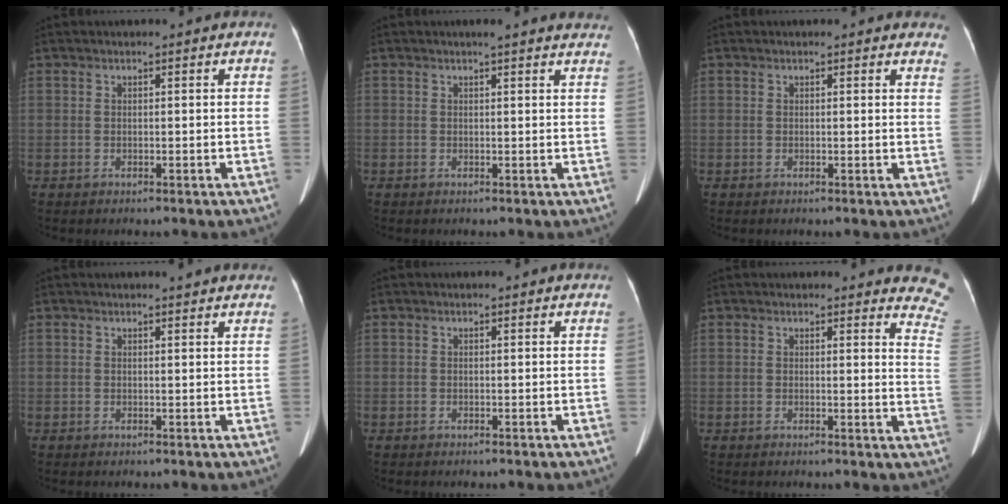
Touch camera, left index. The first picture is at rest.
{"total": 8.5, "force": [7.6, 2.5, 2.8], "torque": [-0.014, 0.015, 0.066]}
{"total": 3.6, "force": [3.3, 1.1, 1.1], "torque": [0.004, -0.006, 0.010]}
{"total": 2.8, "force": [2.6, 0.7, 0.9], "torque": [-0.012, 0.007, 0.020]}
{"total": 0.5, "force": [-0.1, 0.5, -0.1], "torque": [0.009, 0.007, -0.008]}
{"total": 8.2, "force": [7.9, 1.4, 1.8], "torque": [0.011, -0.060, 0.042]}